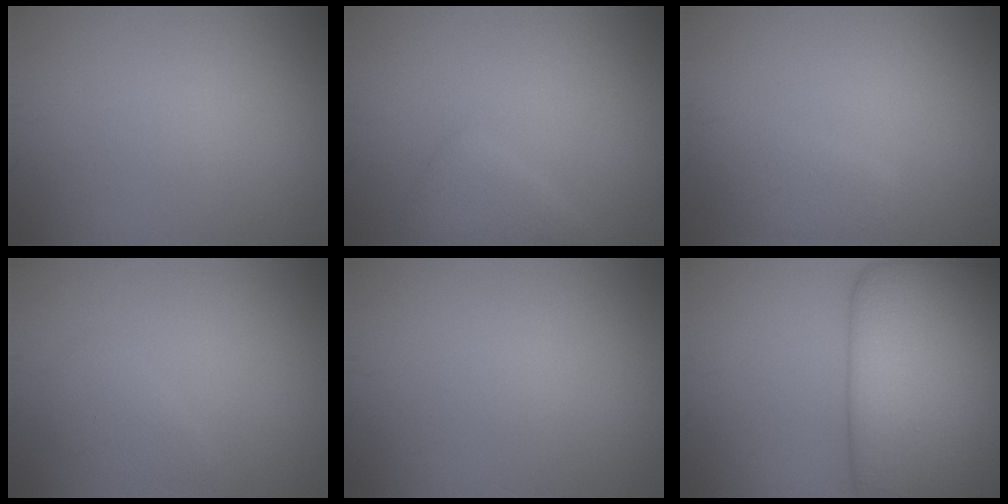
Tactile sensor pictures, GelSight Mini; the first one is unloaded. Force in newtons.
{"total": 2.3, "press": 2.3, "slide": 0.2}
{"total": 2.7, "press": 2.7, "slide": 0.1}
{"total": 1.8, "press": 1.8, "slide": 0.1}
{"total": 0.0}
{"total": 12.3, "press": 12.3, "slide": 0.8}